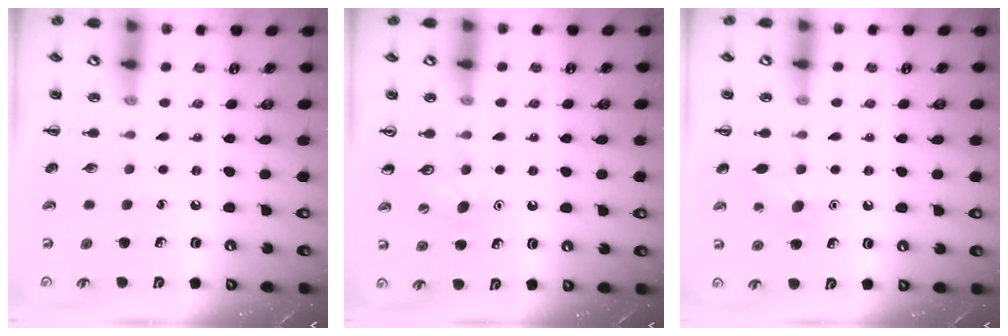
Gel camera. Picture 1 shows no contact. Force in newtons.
{"total": 6.4, "press": 6.2, "slide": 1.7}
{"total": 8.1, "press": 7.9, "slide": 1.7}